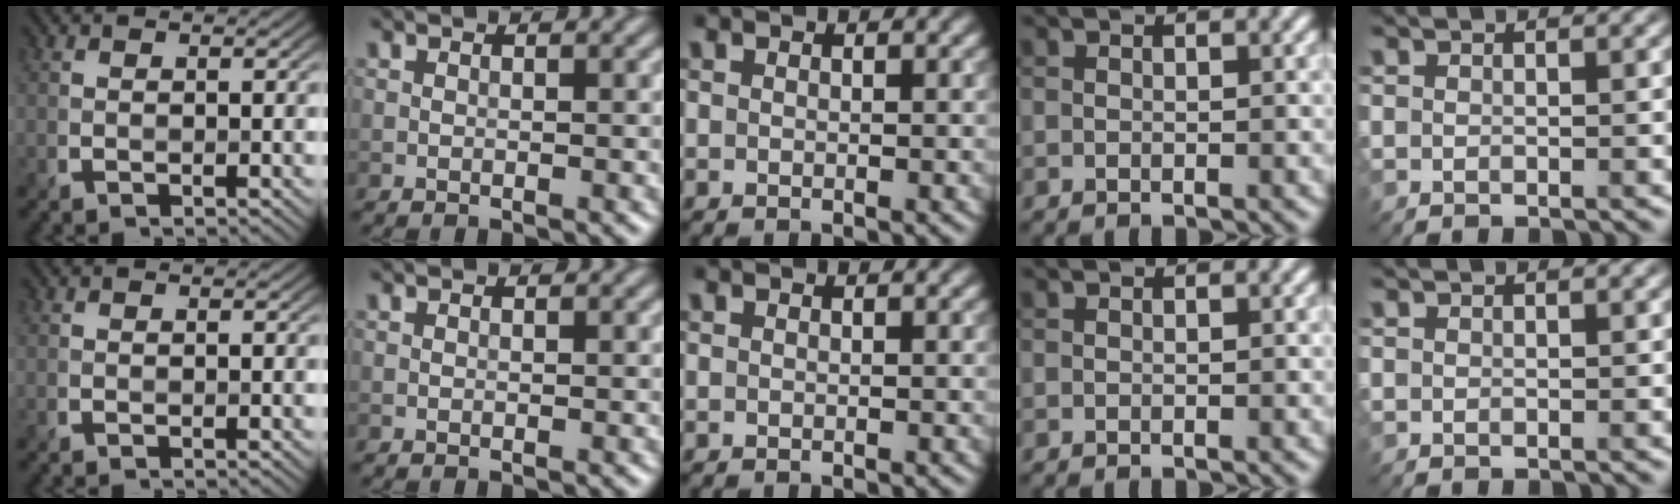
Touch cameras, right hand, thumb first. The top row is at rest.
{}